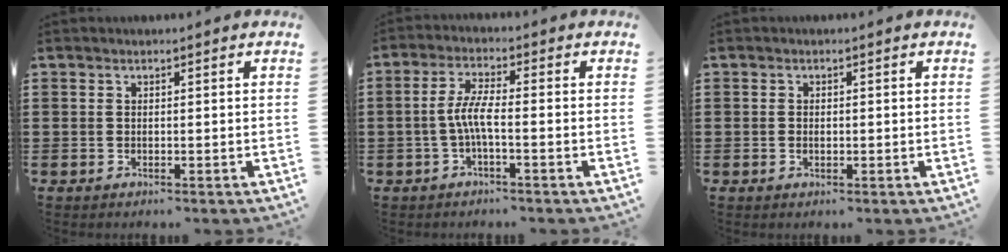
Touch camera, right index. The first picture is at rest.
{"total": 4.9, "force": [-1.3, 0.8, 4.7], "torque": [-0.114, -0.009, -0.034]}
{"total": 0.9, "force": [-0.1, 0.6, 0.6], "torque": [-0.014, 0.002, -0.003]}